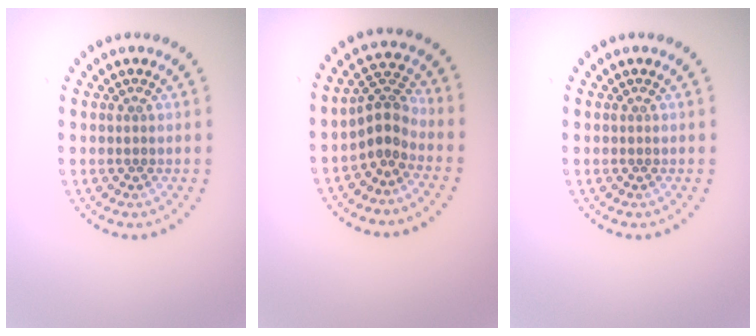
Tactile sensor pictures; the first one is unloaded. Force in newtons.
{"total": 2.8, "press": 2.3, "slide": 1.6}
{"total": 0.0}